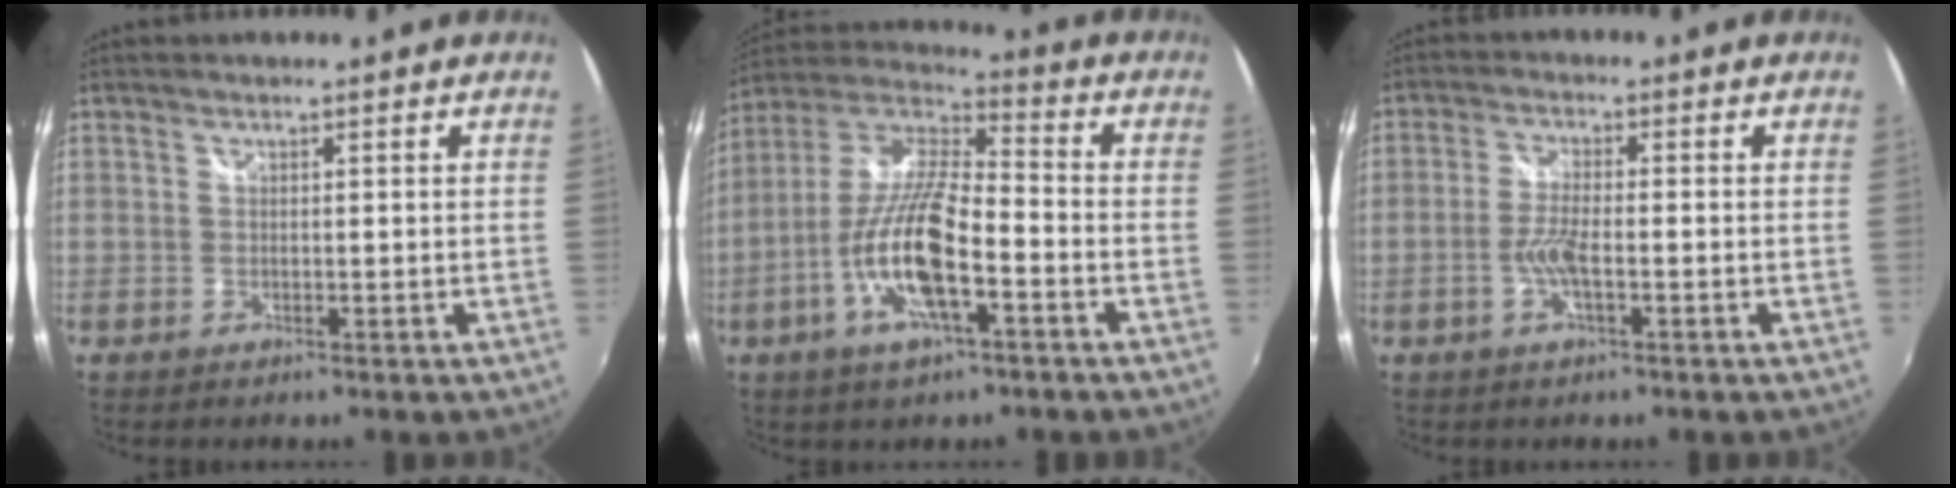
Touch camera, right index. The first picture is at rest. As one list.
[{"total": 15.9, "force": [-6.1, 4.4, 14.1], "torque": [-0.285, -0.010, -0.120]}, {"total": 4.7, "force": [-1.7, 0.8, 4.3], "torque": [-0.092, -0.001, -0.033]}]